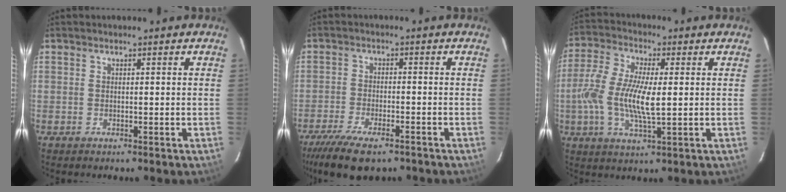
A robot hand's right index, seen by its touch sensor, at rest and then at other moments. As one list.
[{"total": 12.0, "force": [-9.0, 4.0, 6.9], "torque": [-0.161, -0.034, -0.156]}, {"total": 11.6, "force": [-0.5, 3.6, 11.1], "torque": [-0.232, 0.002, -0.017]}]